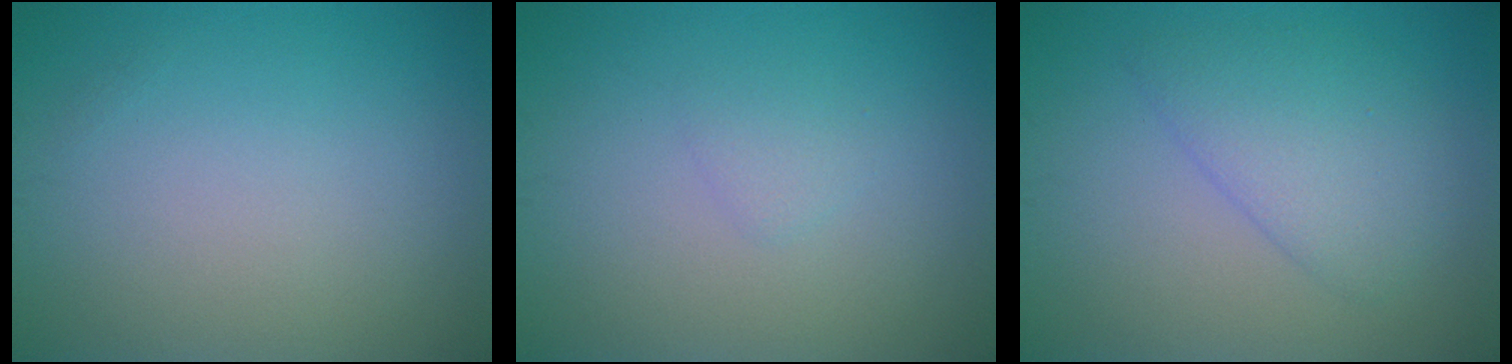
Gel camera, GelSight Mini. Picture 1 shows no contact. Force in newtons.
{"total": 1.0, "press": 1.0, "slide": 0.1}
{"total": 3.6, "press": 3.6, "slide": 0.3}